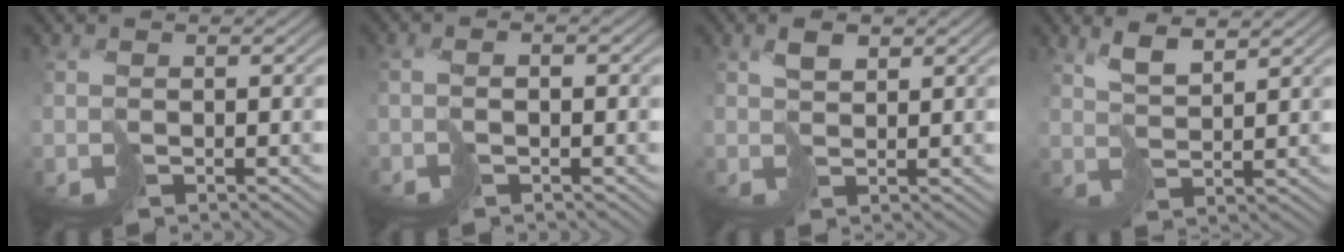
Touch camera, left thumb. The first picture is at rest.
{"total": 2.0, "force": [-0.8, 0.7, 1.7], "torque": [-0.036, 0.003, -0.020]}
{"total": 2.5, "force": [1.3, 1.2, 1.8], "torque": [-0.037, 0.004, 0.024]}
{"total": 3.8, "force": [2.7, 0.9, 2.5], "torque": [-0.061, 0.002, 0.057]}